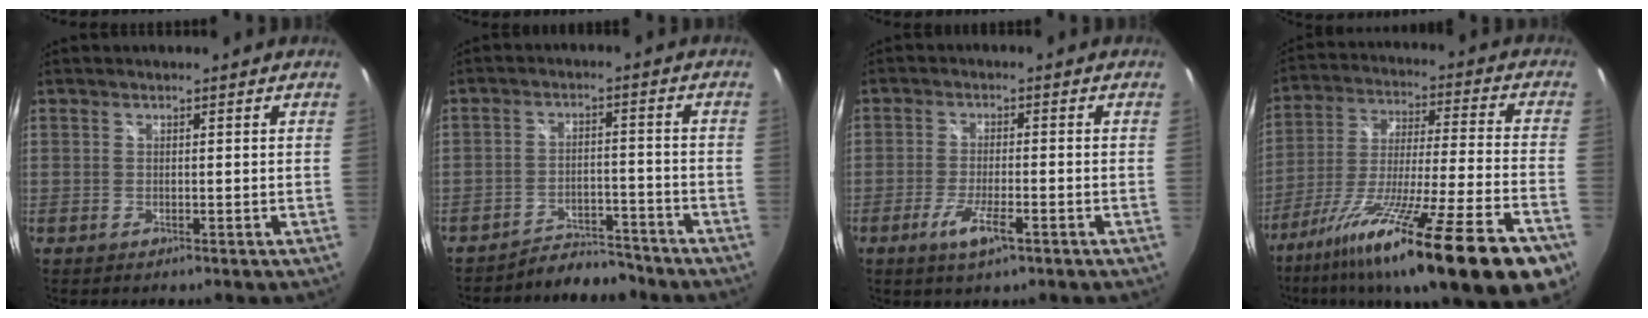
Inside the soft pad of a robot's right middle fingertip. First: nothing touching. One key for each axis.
{"total": 6.9, "fx": -6.7, "fy": 1.7, "fz": 0.4, "tx": -0.023, "ty": 0.012, "tz": -0.098}
{"total": 5.5, "fx": -3.1, "fy": 1.0, "fz": 4.5, "tx": -0.099, "ty": -0.011, "tz": -0.057}
{"total": 27.2, "fx": -18.1, "fy": 0.6, "fz": 20.3, "tx": -0.333, "ty": -0.082, "tz": -0.296}